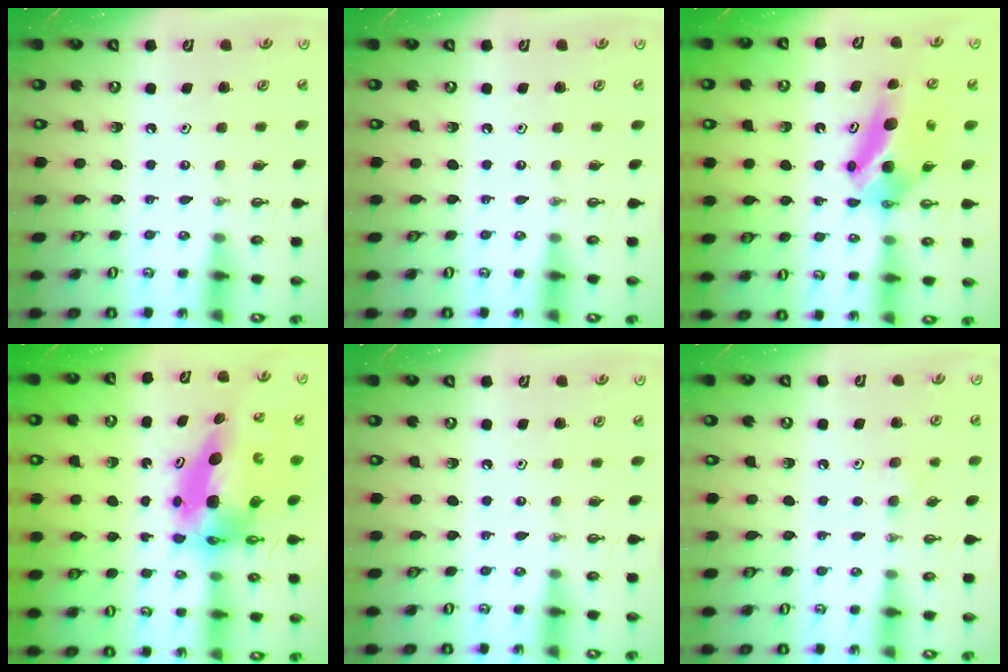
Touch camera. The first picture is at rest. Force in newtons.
{"total": 0.0}
{"total": 6.7, "press": 5.9, "slide": 3.1}
{"total": 9.2, "press": 9.2, "slide": 0.6}
{"total": 0.0}
{"total": 4.2, "press": 4.0, "slide": 1.2}